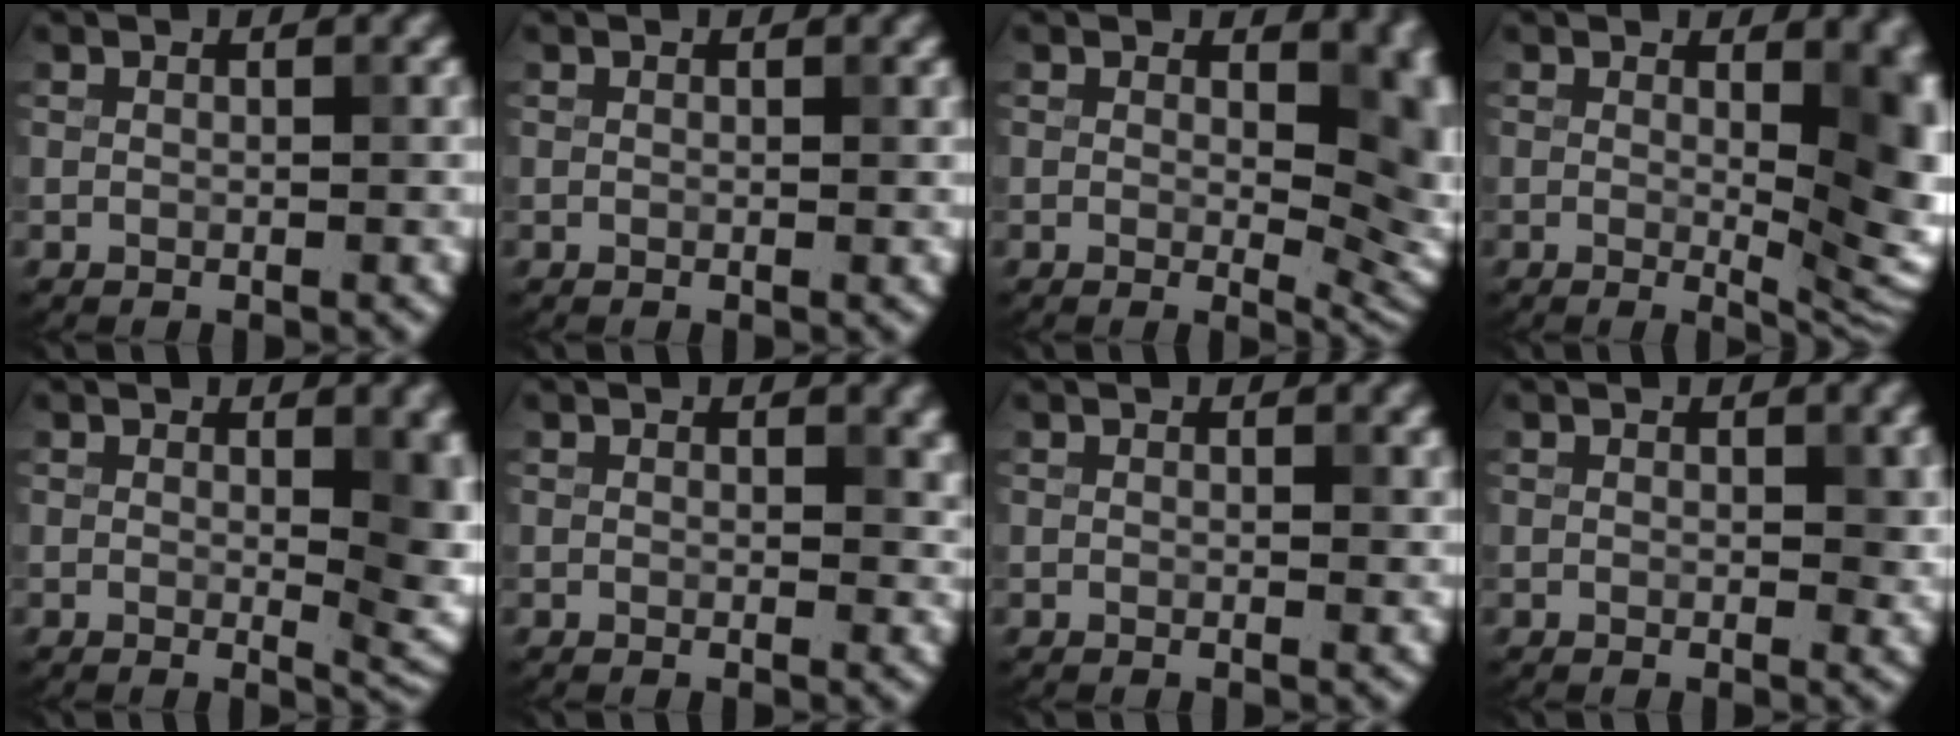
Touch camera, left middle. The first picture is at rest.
{"total": 0.0}
{"total": 7.8, "force": [1.3, 4.4, 6.3], "torque": [-0.052, -0.013, 0.026]}
{"total": 9.7, "force": [1.0, 4.3, 8.6], "torque": [-0.061, -0.004, 0.018]}
{"total": 6.5, "force": [0.7, 2.5, 5.9], "torque": [-0.059, -0.009, 0.015]}
{"total": 1.5, "force": [0.5, 1.0, 1.0], "torque": [-0.010, -0.003, 0.005]}
{"total": 0.6, "force": [0.3, 0.3, 0.4], "torque": [-0.002, -0.001, 0.004]}
{"total": 1.4, "force": [0.3, 0.8, 1.1], "torque": [-0.008, -0.003, 0.004]}